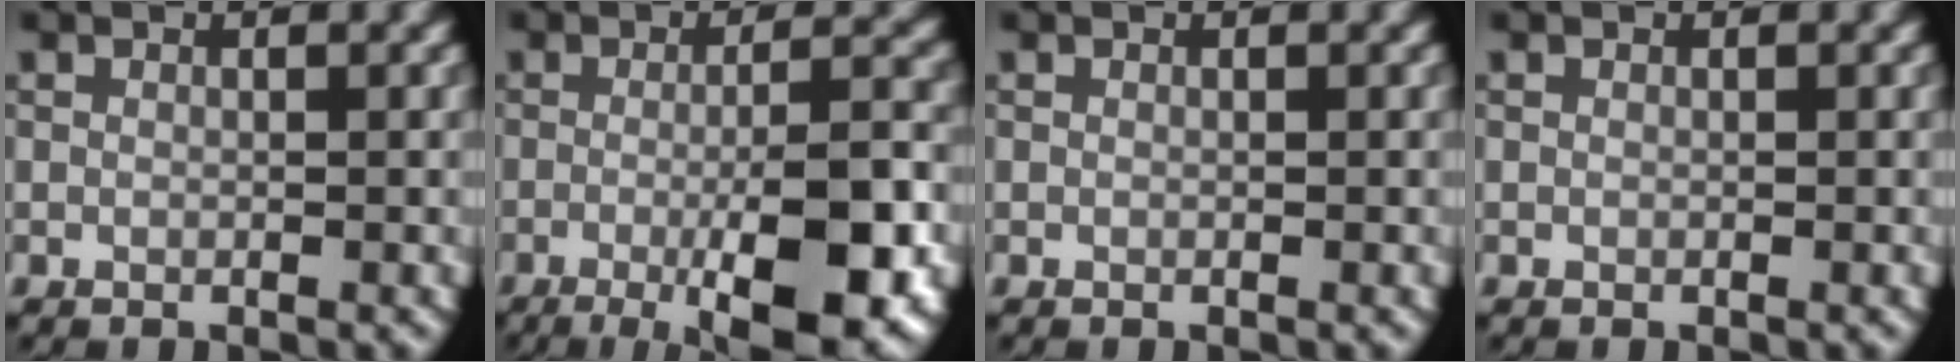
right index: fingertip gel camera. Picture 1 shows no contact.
{"total": 9.9, "force": [-3.2, 2.6, 9.0], "torque": [-0.123, -0.002, -0.046]}
{"total": 0.0}
{"total": 0.0}